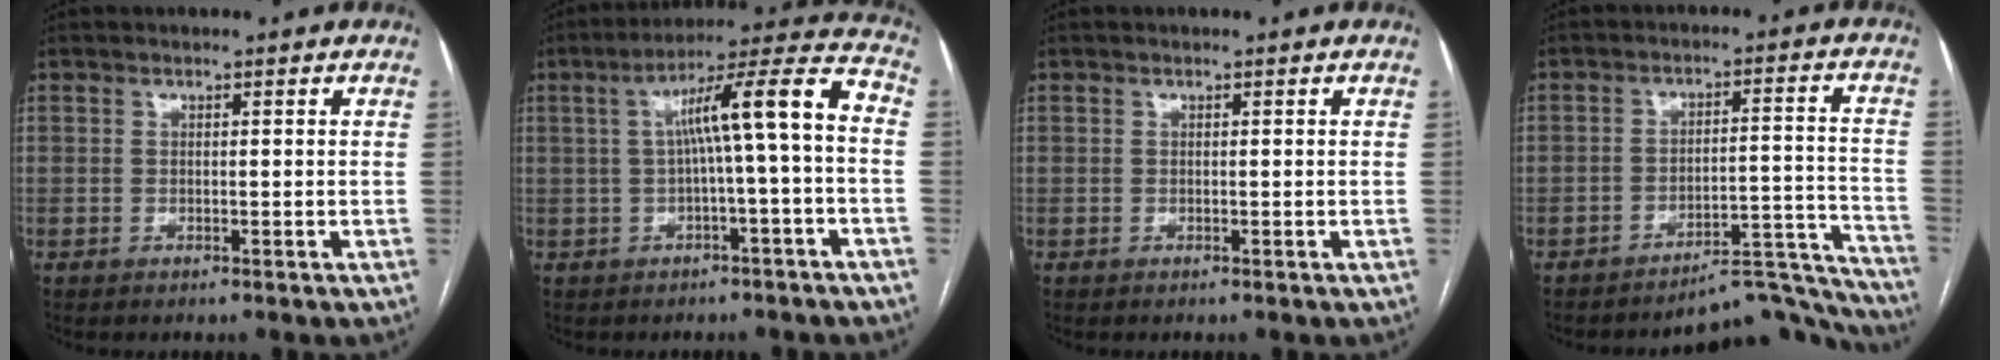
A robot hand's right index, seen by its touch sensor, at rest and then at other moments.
{"total": 11.2, "force": [-0.3, 0.0, 11.2], "torque": [-0.167, 0.039, -0.005]}
{"total": 0.0}
{"total": 14.0, "force": [-13.8, 2.1, 0.5], "torque": [0.034, 0.065, -0.182]}